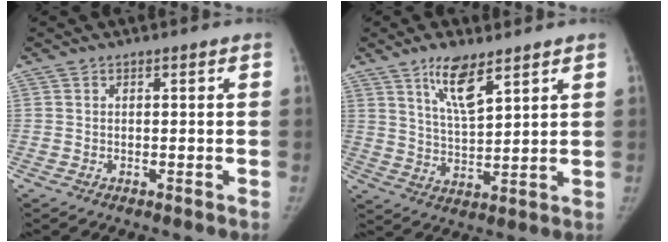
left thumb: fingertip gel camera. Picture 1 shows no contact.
{"total": 8.5, "force": [5.5, 2.6, 6.0], "torque": [-0.100, -0.036, 0.105]}